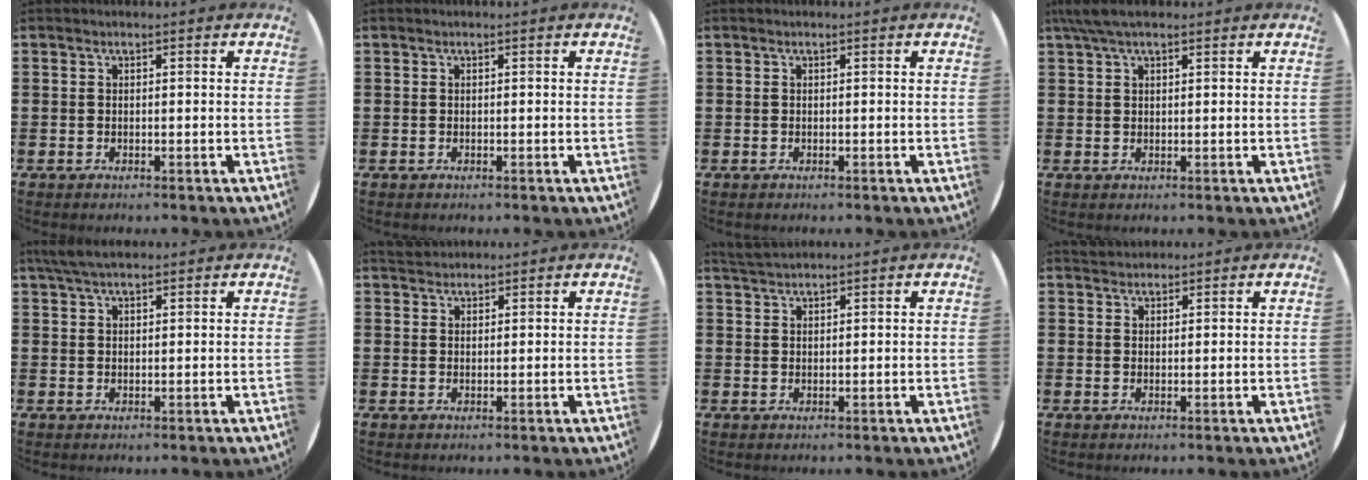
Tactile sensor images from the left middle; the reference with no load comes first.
{"total": 0.0}
{"total": 0.0}
{"total": 3.3, "force": [2.3, 0.9, 2.2], "torque": [-0.048, 0.006, 0.043]}
{"total": 3.4, "force": [2.8, 0.7, 1.8], "torque": [-0.041, 0.004, 0.051]}
{"total": 1.7, "force": [1.7, 0.5, 0.1], "torque": [0.003, 0.001, 0.031]}
{"total": 1.9, "force": [1.9, 0.1, 0.4], "torque": [-0.011, 0.003, 0.037]}
{"total": 1.4, "force": [1.4, 0.3, -0.1], "torque": [-0.001, 0.003, 0.027]}